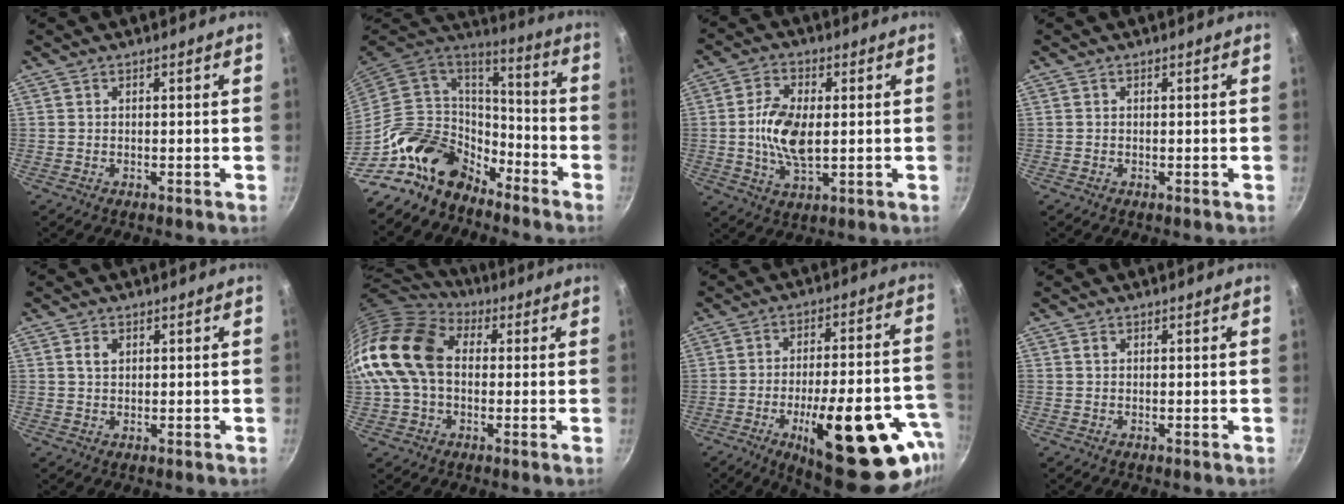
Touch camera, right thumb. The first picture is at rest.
{"total": 17.3, "force": [-11.2, 11.0, 7.3], "torque": [-0.080, 0.087, -0.205]}
{"total": 10.1, "force": [0.1, 5.2, 8.7], "torque": [-0.171, 0.002, 0.002]}
{"total": 0.0}
{"total": 2.4, "force": [0.8, 1.7, 1.4], "torque": [-0.022, 0.000, 0.017]}
{"total": 18.7, "force": [1.3, 13.6, 12.8], "torque": [-0.236, 0.037, 0.011]}
{"total": 27.0, "force": [-11.1, 9.7, 22.7], "torque": [-0.273, 0.030, -0.149]}
{"total": 0.6, "force": [0.3, 0.4, 0.4], "torque": [-0.007, -0.002, 0.005]}